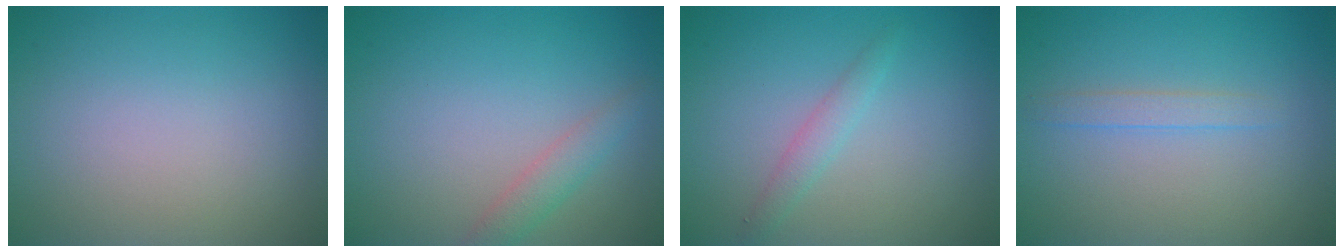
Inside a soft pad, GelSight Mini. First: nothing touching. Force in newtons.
{"total": 1.8, "press": 1.8, "slide": 0.1}
{"total": 1.1, "press": 1.1, "slide": 0.1}
{"total": 1.2, "press": 1.2, "slide": 0.2}